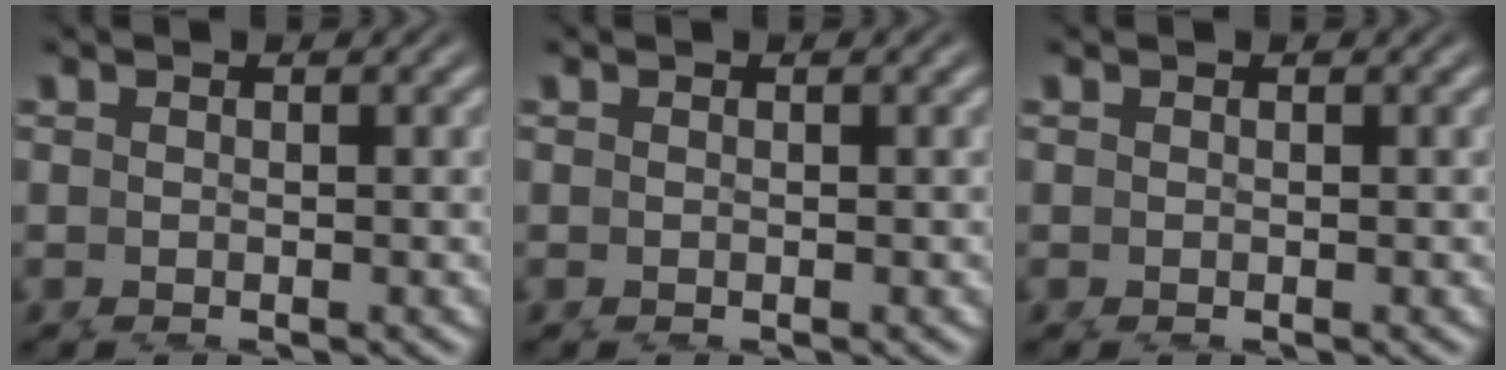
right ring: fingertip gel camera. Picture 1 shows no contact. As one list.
[{"total": 0.0}, {"total": 0.0}]